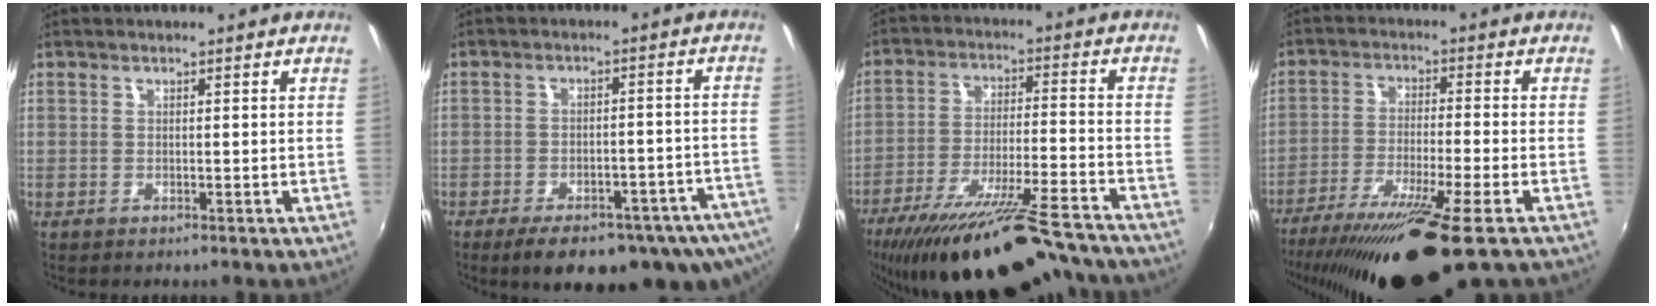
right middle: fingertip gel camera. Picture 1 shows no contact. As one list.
[{"total": 18.5, "force": [-13.5, 5.7, 11.3], "torque": [-0.173, -0.042, -0.169]}, {"total": 25.1, "force": [-21.7, 3.8, 12.0], "torque": [-0.214, -0.047, -0.321]}, {"total": 18.2, "force": [-12.8, 1.8, 12.8], "torque": [-0.244, -0.047, -0.212]}]